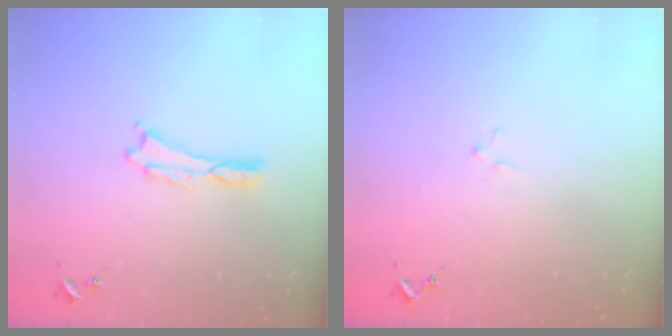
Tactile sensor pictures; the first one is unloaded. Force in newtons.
{"total": 0.8, "press": 0.8, "slide": 0.2}